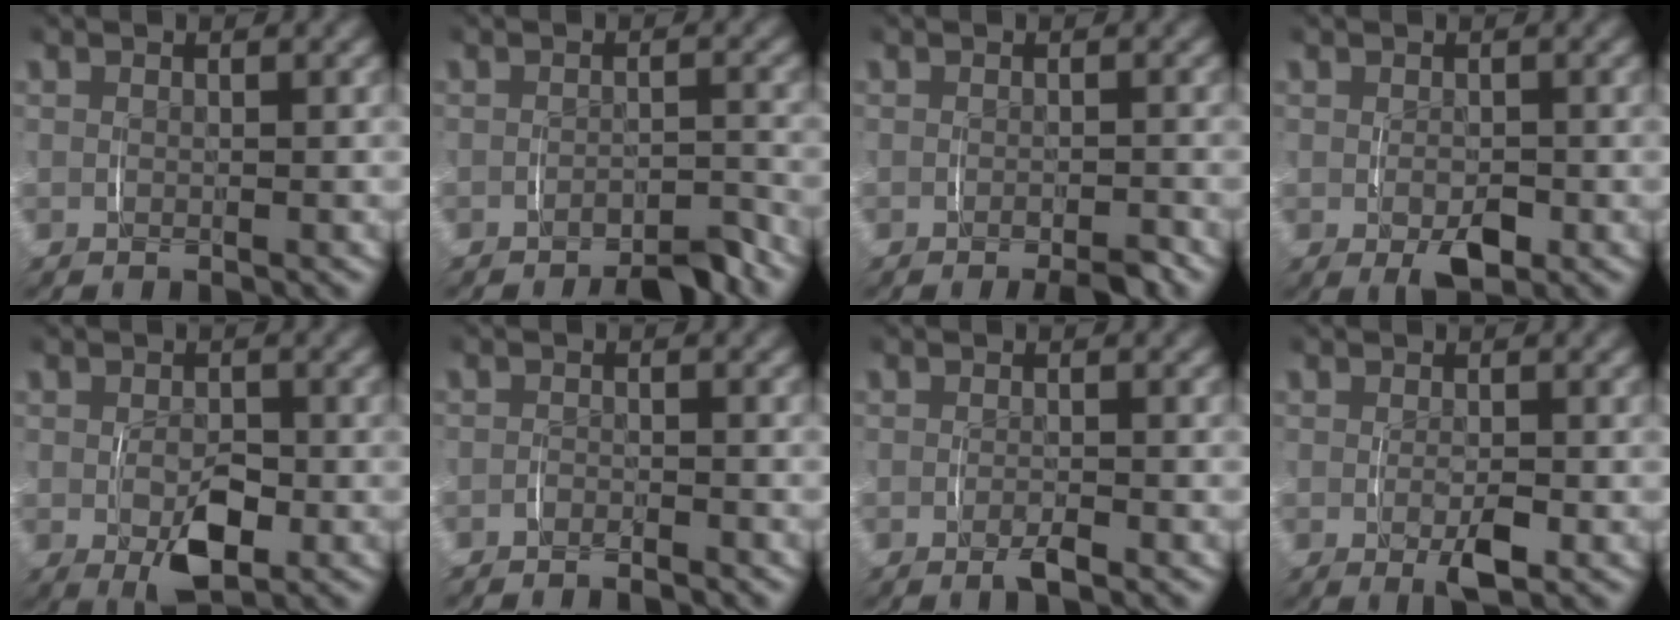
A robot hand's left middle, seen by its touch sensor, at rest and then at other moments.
{"total": 2.9, "force": [-2.8, 0.4, 0.9], "torque": [-0.009, 0.002, -0.053]}
{"total": 1.6, "force": [-1.3, 0.3, 0.9], "torque": [-0.012, 0.000, -0.023]}
{"total": 2.5, "force": [-1.0, 1.2, 2.0], "torque": [-0.036, -0.013, -0.013]}
{"total": 4.2, "force": [-1.1, 2.2, 3.4], "torque": [-0.059, -0.020, -0.012]}
{"total": 1.5, "force": [-1.5, 0.1, 0.0], "torque": [0.000, -0.001, -0.028]}
{"total": 1.3, "force": [-0.9, 0.1, 0.9], "torque": [-0.020, -0.002, -0.015]}
{"total": 2.2, "force": [-0.7, 0.7, 2.0], "torque": [-0.035, -0.010, -0.009]}